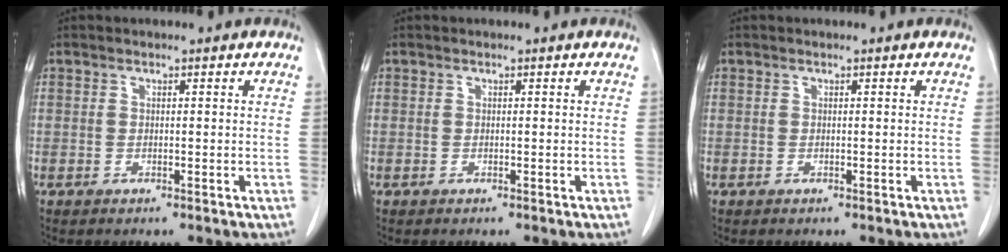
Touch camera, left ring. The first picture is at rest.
{"total": 0.0}
{"total": 0.0}